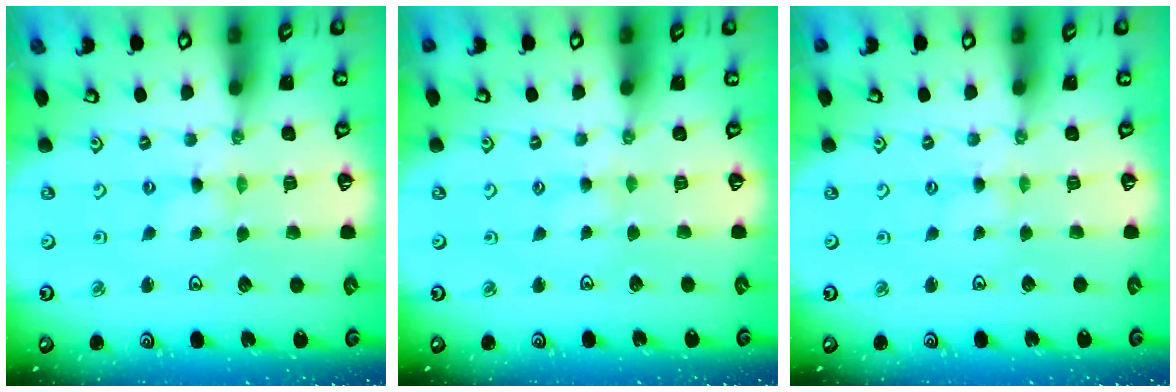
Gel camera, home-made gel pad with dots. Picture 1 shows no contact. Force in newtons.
{"total": 1.8, "press": 1.8, "slide": 0.4}
{"total": 2.0, "press": 2.0, "slide": 0.3}